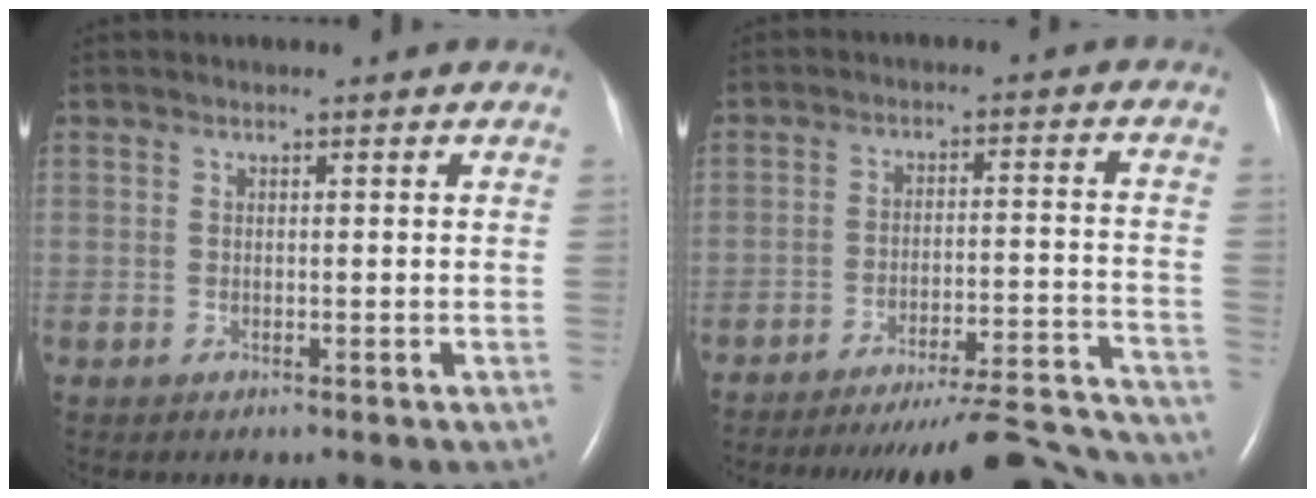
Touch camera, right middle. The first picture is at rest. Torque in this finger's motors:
{"motor_torque": [1.01, -1.13, 0.52, 0.13]}